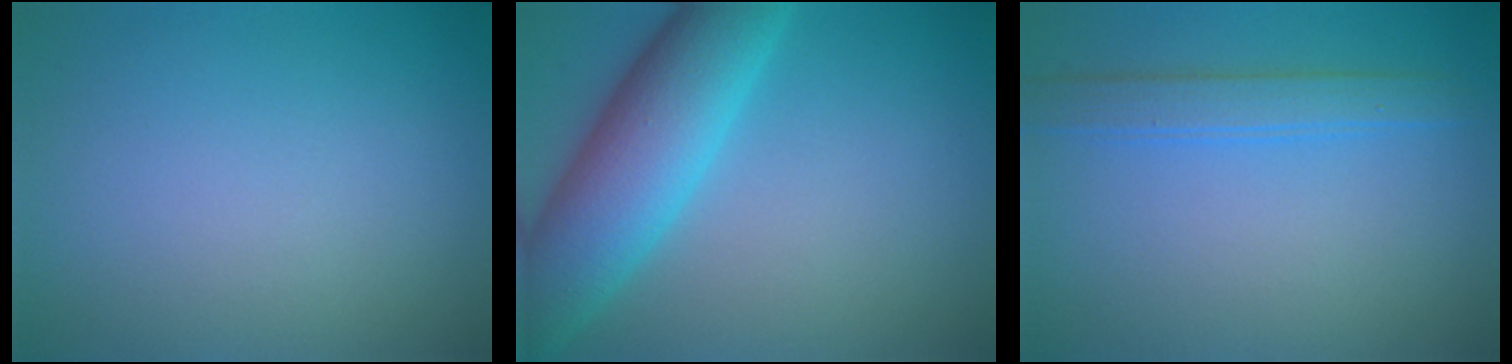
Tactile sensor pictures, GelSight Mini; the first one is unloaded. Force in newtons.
{"total": 8.2, "press": 8.2, "slide": 0.2}
{"total": 2.5, "press": 2.5, "slide": 0.2}